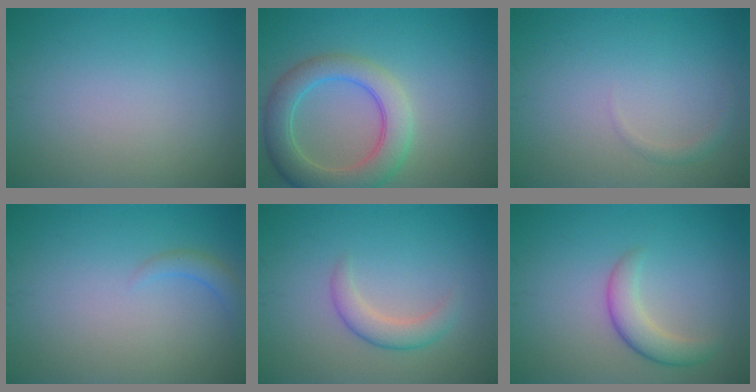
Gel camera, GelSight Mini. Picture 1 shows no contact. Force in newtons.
{"total": 6.1, "press": 6.0, "slide": 0.6}
{"total": 0.8, "press": 0.8, "slide": 0.0}
{"total": 1.4, "press": 1.4, "slide": 0.2}
{"total": 2.4, "press": 2.4, "slide": 0.2}
{"total": 3.0, "press": 3.0, "slide": 0.1}